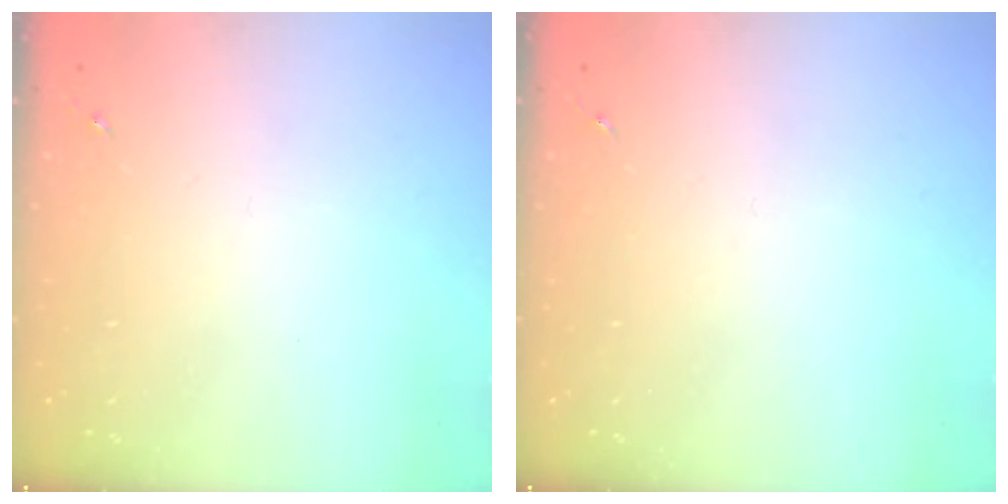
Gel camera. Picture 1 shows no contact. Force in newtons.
{"total": 0.0}